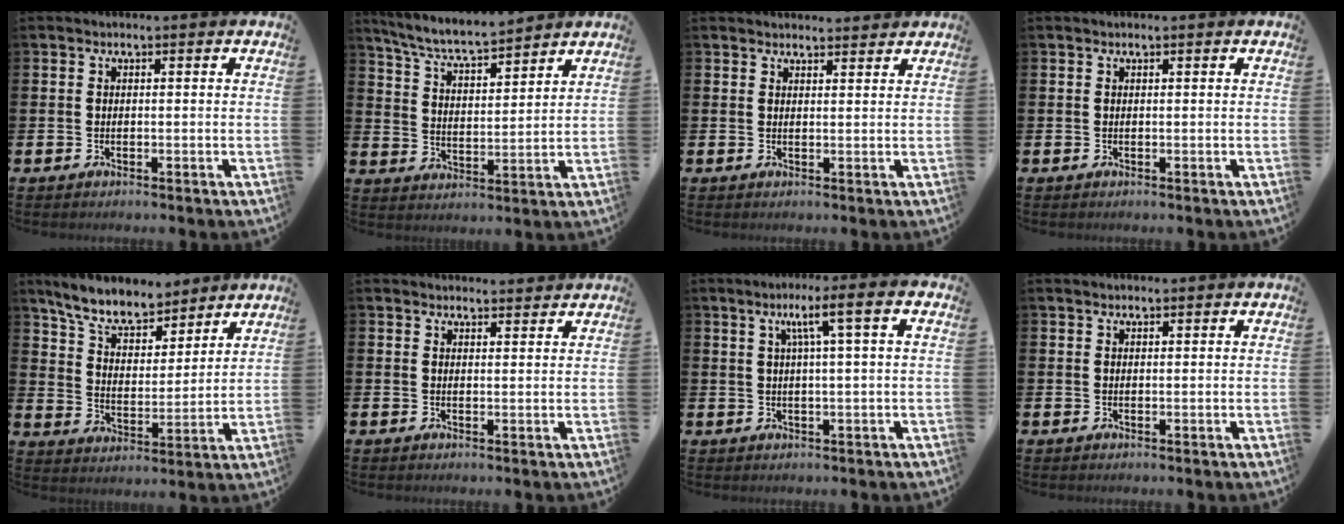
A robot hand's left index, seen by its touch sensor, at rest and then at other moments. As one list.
[{"total": 6.6, "force": [6.2, 0.4, 2.0], "torque": [-0.068, -0.036, 0.110]}, {"total": 2.1, "force": [2.1, 0.3, -0.1], "torque": [0.014, -0.015, 0.034]}, {"total": 0.0}, {"total": 8.3, "force": [7.4, 2.5, 2.6], "torque": [-0.082, -0.043, 0.132]}, {"total": 2.1, "force": [2.1, 0.2, -0.1], "torque": [0.015, -0.016, 0.035]}, {"total": 4.8, "force": [1.4, 0.0, 4.6], "torque": [-0.090, 0.003, 0.017]}, {"total": 1.0, "force": [0.9, 0.3, 0.2], "torque": [0.003, -0.001, 0.015]}]